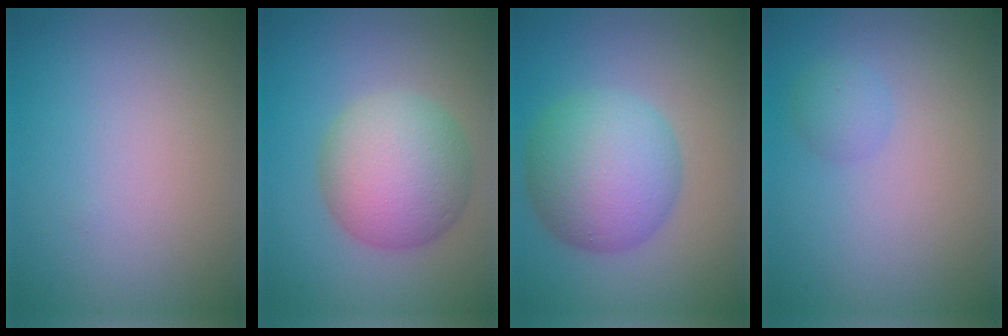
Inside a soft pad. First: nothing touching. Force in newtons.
{"total": 7.3, "press": 7.3, "slide": 0.2}
{"total": 8.0, "press": 8.0, "slide": 0.1}
{"total": 1.4, "press": 1.3, "slide": 0.2}